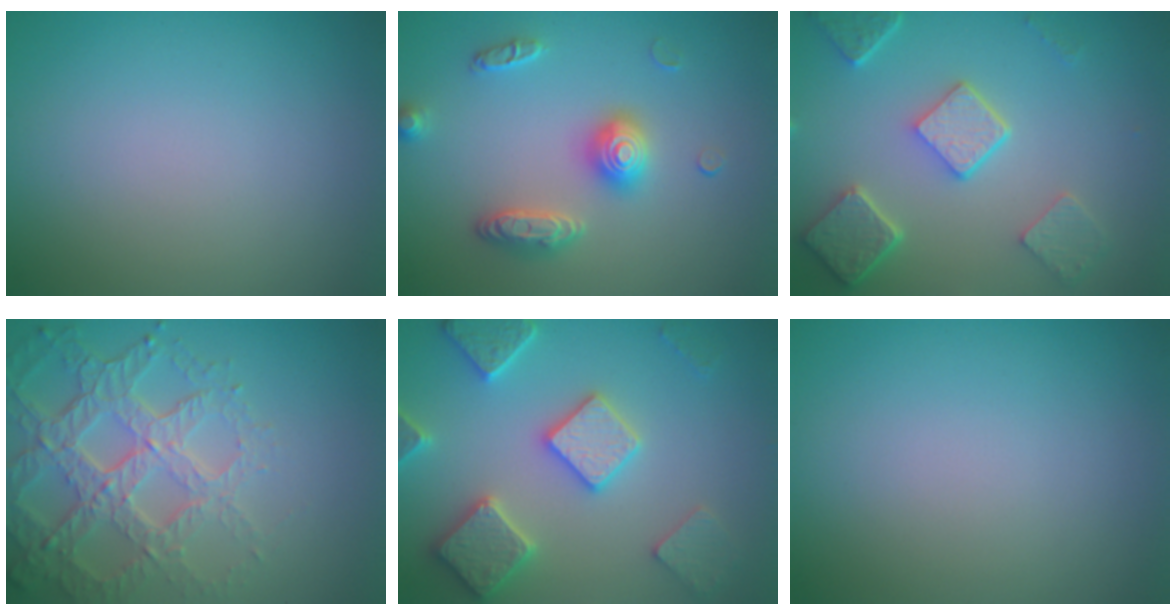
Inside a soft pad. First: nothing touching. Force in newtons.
{"total": 3.1, "press": 3.1, "slide": 0.3}
{"total": 5.4, "press": 4.2, "slide": 3.4}
{"total": 6.7, "press": 4.9, "slide": 4.5}
{"total": 5.7, "press": 5.6, "slide": 1.1}
{"total": 0.0}